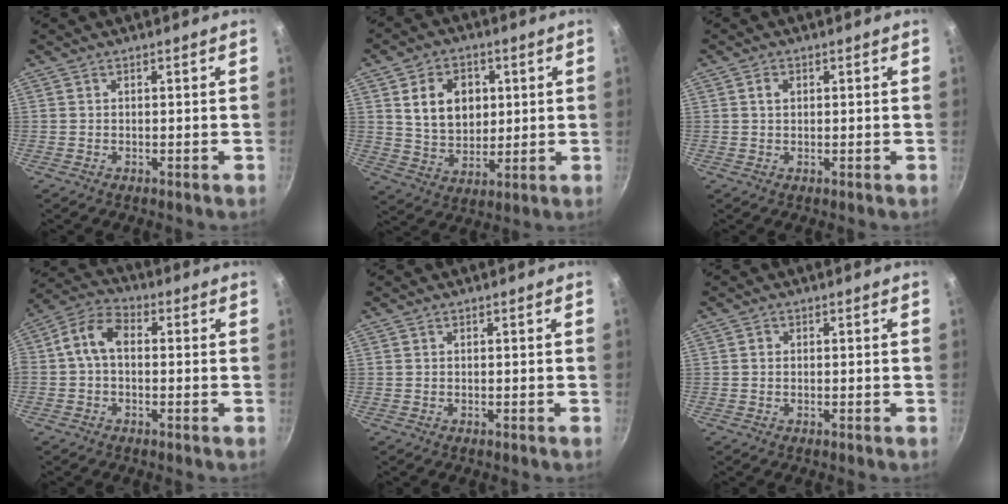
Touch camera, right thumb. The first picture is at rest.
{"total": 12.0, "force": [3.0, 9.1, 7.3], "torque": [-0.098, -0.011, 0.056]}
{"total": 1.9, "force": [0.6, 1.4, 1.2], "torque": [-0.017, 0.004, 0.010]}
{"total": 7.9, "force": [0.1, 5.2, 6.0], "torque": [-0.113, 0.031, -0.015]}
{"total": 0.0}
{"total": 0.9, "force": [0.2, 0.8, 0.4], "torque": [-0.006, 0.006, 0.002]}